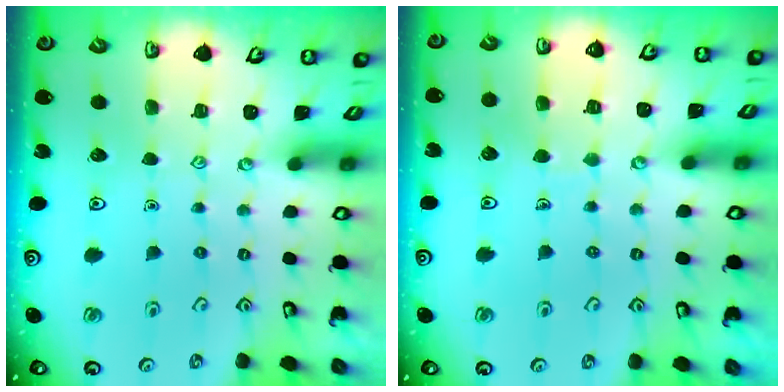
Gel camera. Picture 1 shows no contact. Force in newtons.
{"total": 3.5, "press": 3.5, "slide": 0.3}